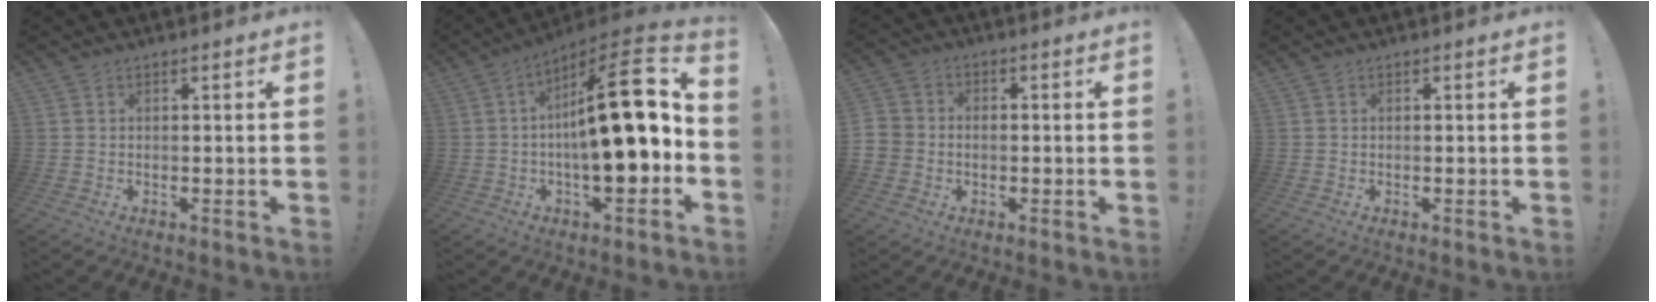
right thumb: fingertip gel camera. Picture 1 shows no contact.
{"total": 21.4, "force": [0.3, 6.0, 20.6], "torque": [-0.302, -0.007, 0.000]}
{"total": 4.3, "force": [-1.6, 3.8, 1.4], "torque": [-0.024, 0.013, -0.030]}
{"total": 0.0}